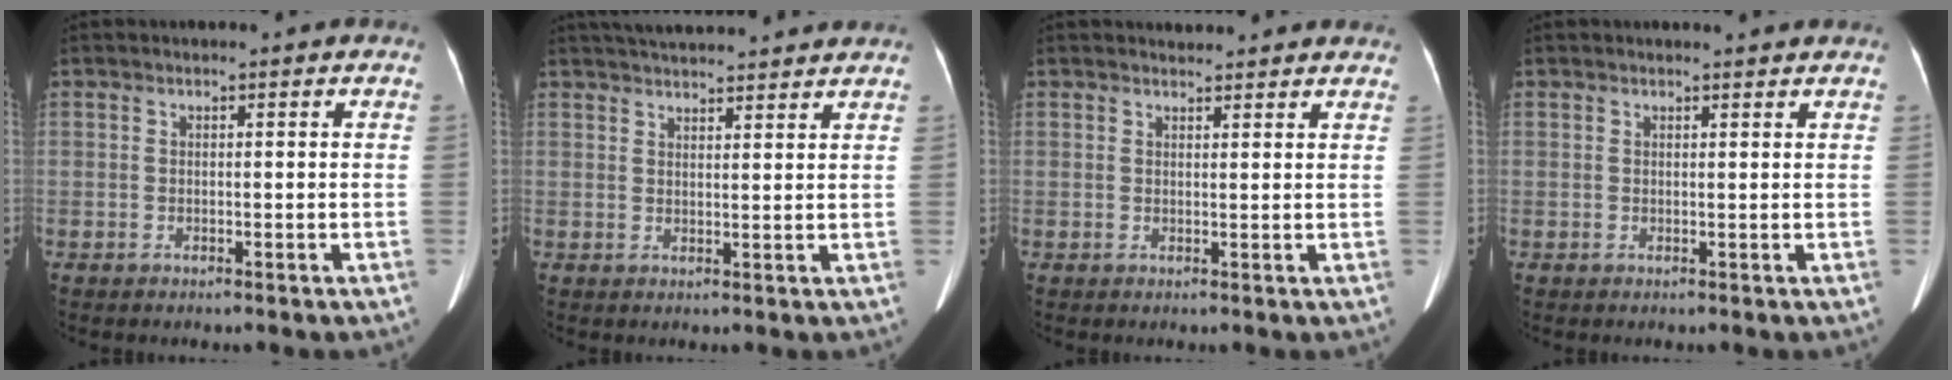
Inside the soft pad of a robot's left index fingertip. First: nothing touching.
{"total": 12.2, "force": [11.2, 1.5, 4.6], "torque": [-0.074, 0.038, 0.156]}
{"total": 4.9, "force": [4.7, 1.2, 0.8], "torque": [-0.006, 0.018, 0.046]}
{"total": 1.9, "force": [1.9, 0.2, 0.4], "torque": [-0.011, 0.003, 0.021]}